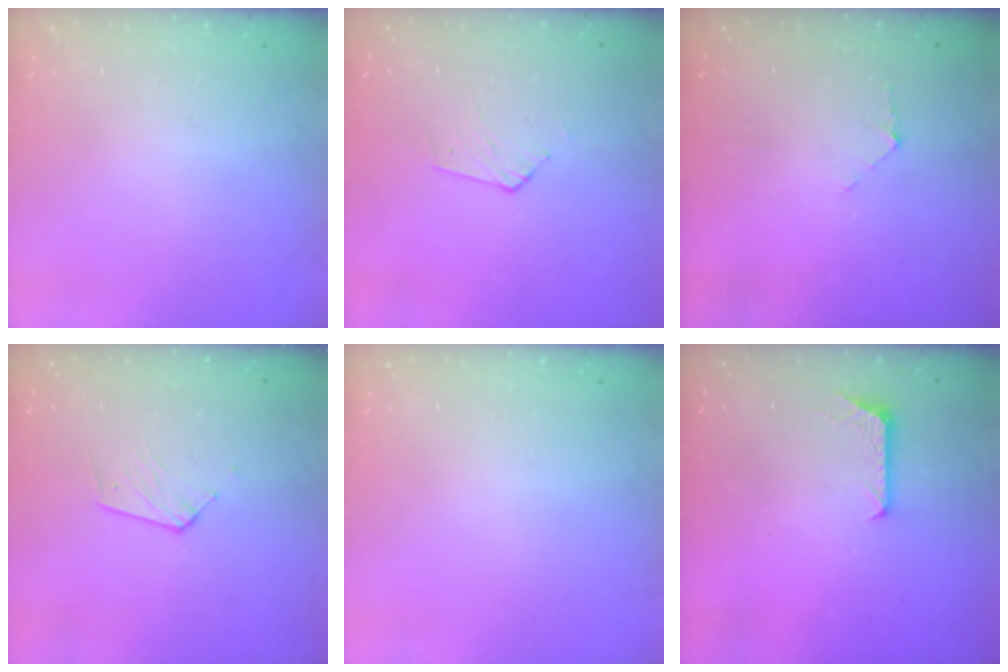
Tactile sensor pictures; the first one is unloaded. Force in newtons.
{"total": 2.6, "press": 2.6, "slide": 0.2}
{"total": 4.0, "press": 4.0, "slide": 0.4}
{"total": 4.9, "press": 4.8, "slide": 0.4}
{"total": 0.0}
{"total": 6.3, "press": 6.3, "slide": 0.6}